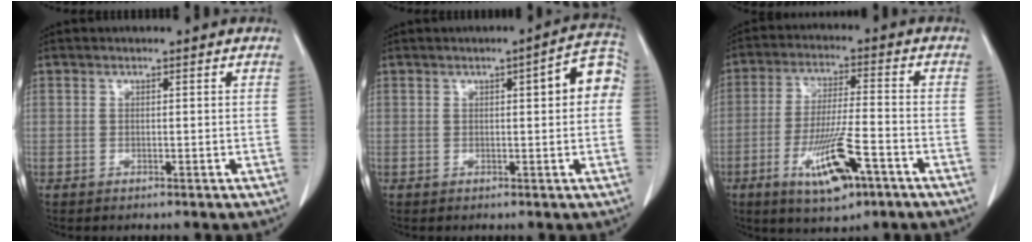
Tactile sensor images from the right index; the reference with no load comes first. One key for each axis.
{"total": 6.0, "fx": 0.9, "fy": 1.3, "fz": 5.8, "tx": -0.065, "ty": 0.021, "tz": 0.005}
{"total": 11.2, "fx": -5.3, "fy": 2.1, "fz": 9.6, "tx": -0.182, "ty": -0.011, "tz": -0.086}